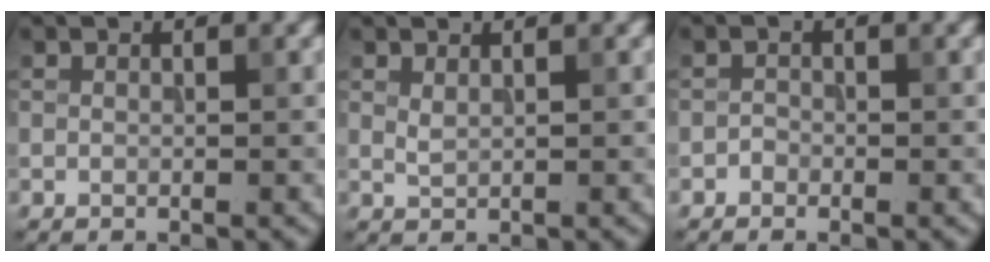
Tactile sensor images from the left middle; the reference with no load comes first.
{"total": 0.8, "force": [0.6, 0.2, 0.4], "torque": [-0.013, 0.000, 0.015]}
{"total": 0.7, "force": [-0.5, 0.4, 0.0], "torque": [0.002, 0.002, -0.010]}